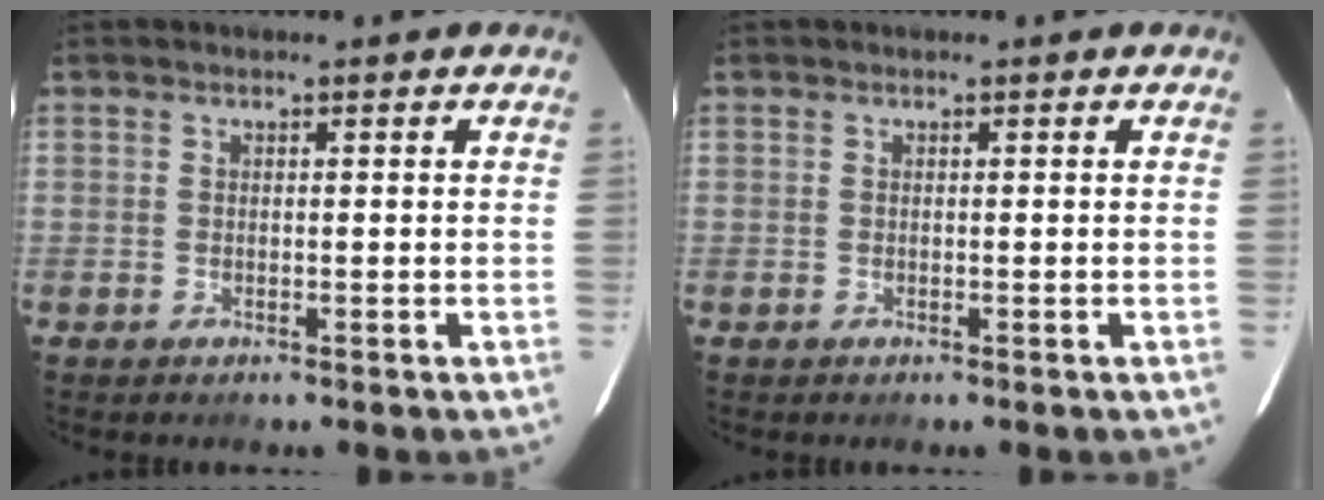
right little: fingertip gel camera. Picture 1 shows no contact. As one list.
[{"total": 0.0}]